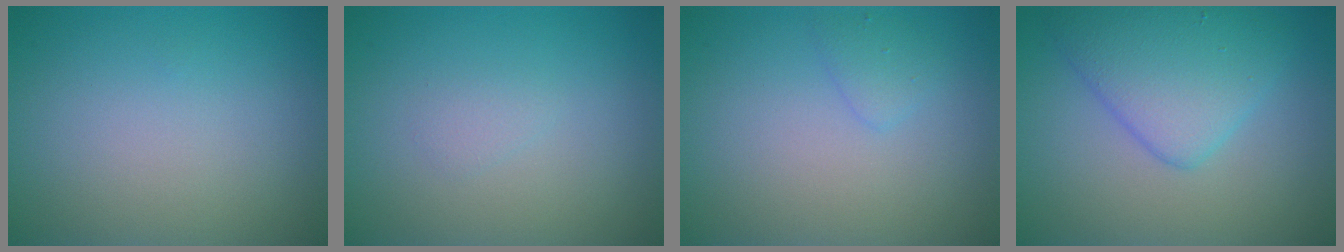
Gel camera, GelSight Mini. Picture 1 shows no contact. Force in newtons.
{"total": 0.7, "press": 0.7, "slide": 0.1}
{"total": 1.2, "press": 1.2, "slide": 0.0}
{"total": 5.1, "press": 5.1, "slide": 0.1}